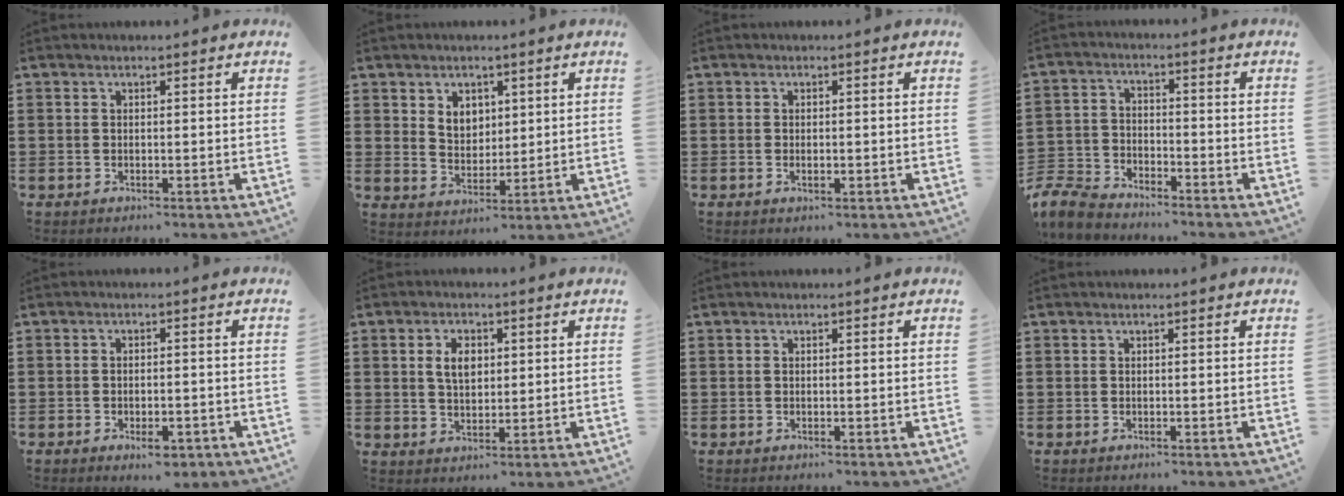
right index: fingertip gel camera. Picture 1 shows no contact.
{"total": 4.1, "force": [2.1, 3.2, 1.4], "torque": [-0.032, 0.008, 0.037]}
{"total": 0.9, "force": [-0.2, 0.2, 0.8], "torque": [-0.018, -0.006, -0.002]}
{"total": 5.6, "force": [-5.4, 1.2, 1.0], "torque": [-0.043, 0.000, -0.114]}
{"total": 2.9, "force": [-1.9, 1.1, 2.0], "torque": [-0.033, 0.003, -0.035]}
{"total": 4.2, "force": [1.0, 2.6, 3.2], "torque": [-0.061, 0.010, 0.013]}
{"total": 0.0}
{"total": 0.0}